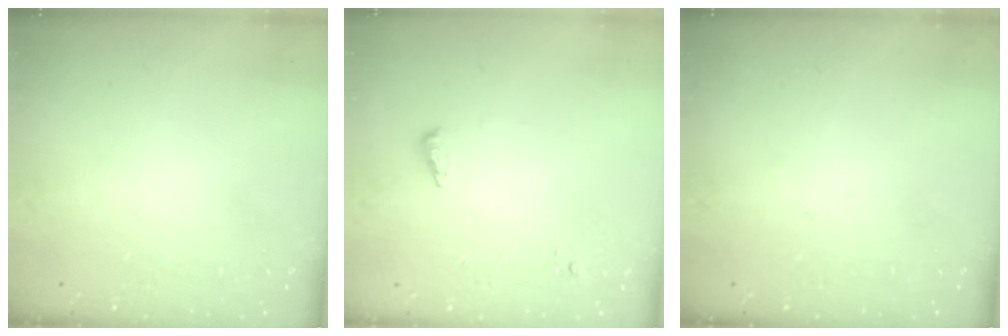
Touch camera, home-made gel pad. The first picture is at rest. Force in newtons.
{"total": 5.6, "press": 5.4, "slide": 1.2}
{"total": 0.0}